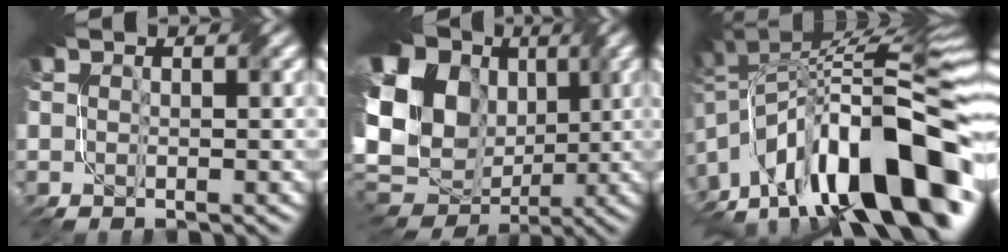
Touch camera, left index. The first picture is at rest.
{"total": 16.0, "force": [1.5, 13.0, 9.2], "torque": [-0.197, 0.012, 0.045]}
{"total": 18.2, "force": [-8.0, 7.8, 14.4], "torque": [-0.233, 0.021, -0.143]}